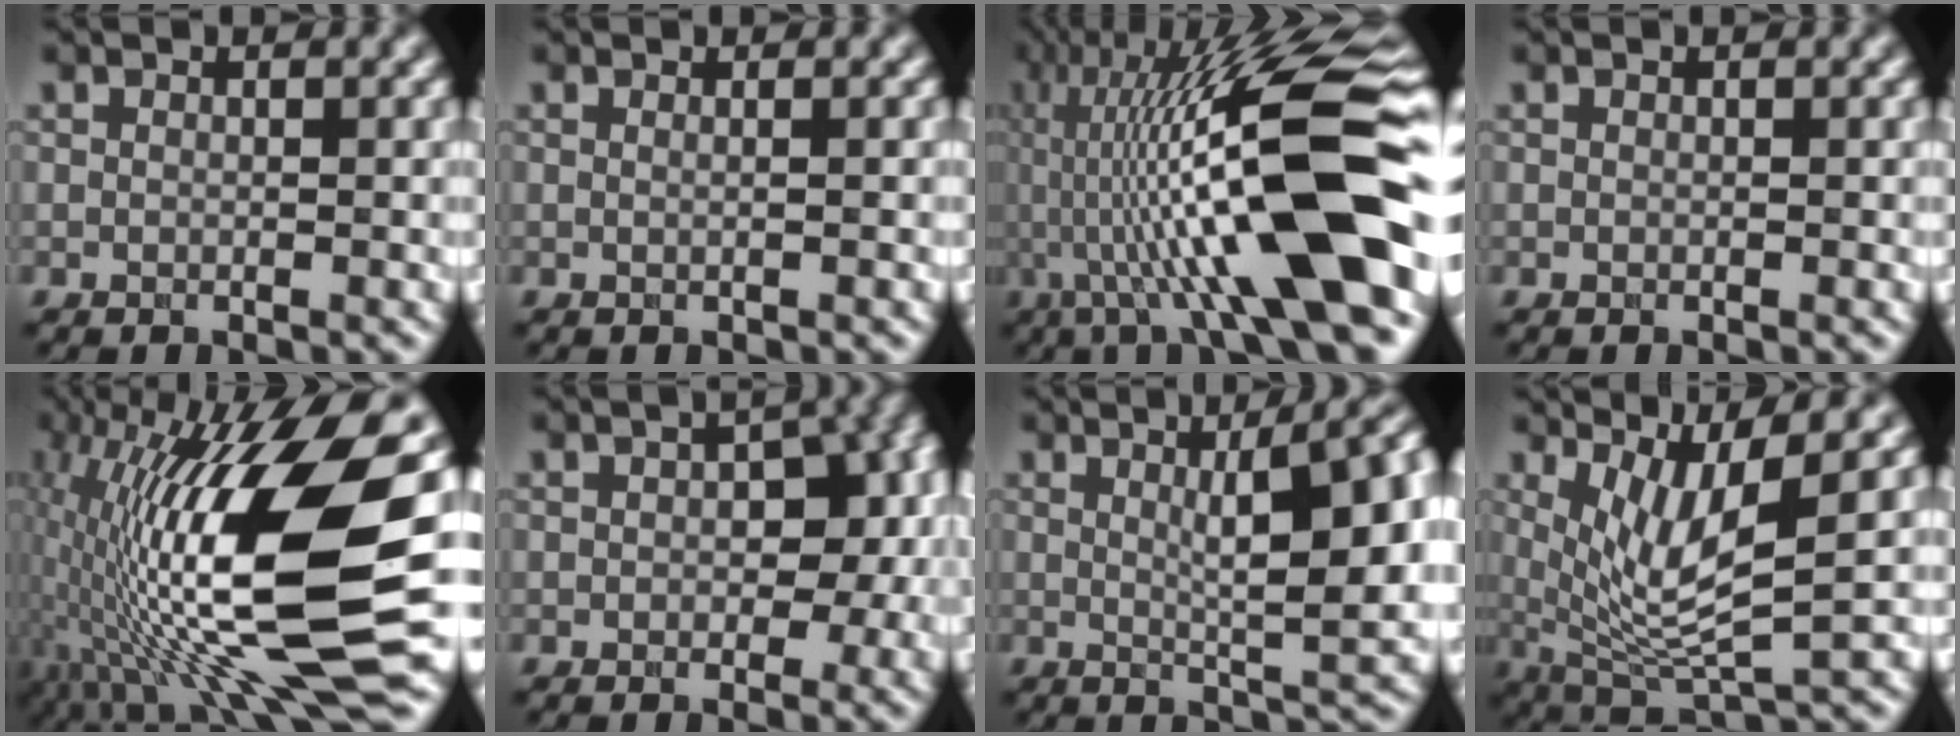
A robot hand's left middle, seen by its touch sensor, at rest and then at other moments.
{"total": 0.9, "force": [0.2, 0.5, 0.7], "torque": [-0.005, 0.000, -0.010]}
{"total": 15.6, "force": [-1.3, 3.2, 15.2], "torque": [-0.259, 0.036, -0.016]}
{"total": 0.0}
{"total": 16.4, "force": [-1.0, 4.7, 15.6], "torque": [-0.292, 0.015, -0.012]}
{"total": 6.3, "force": [0.4, 3.8, 4.9], "torque": [-0.045, 0.002, 0.011]}
{"total": 10.1, "force": [1.6, 2.7, 9.6], "torque": [-0.107, 0.009, 0.029]}
{"total": 6.2, "force": [1.6, 1.7, 5.7], "torque": [-0.109, -0.015, 0.041]}